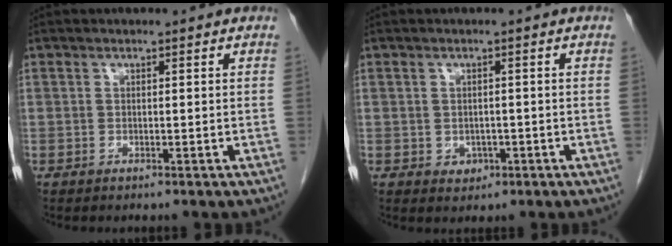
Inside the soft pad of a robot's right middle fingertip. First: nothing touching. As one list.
[{"total": 1.9, "force": [-0.6, 1.6, 0.8], "torque": [-0.008, 0.004, -0.002]}]